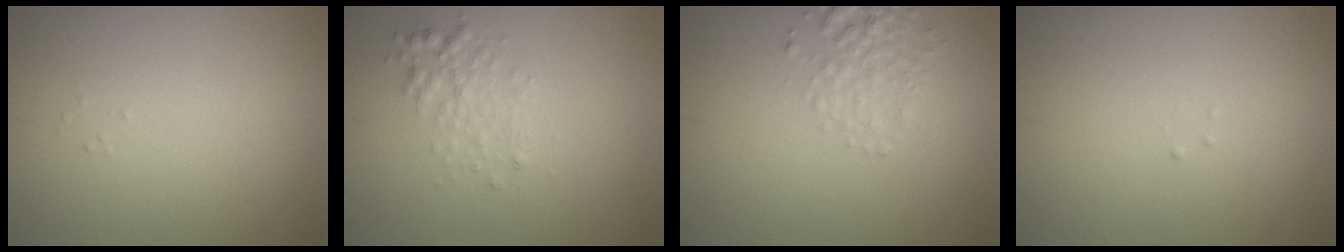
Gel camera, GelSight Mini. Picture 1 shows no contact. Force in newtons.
{"total": 2.0, "press": 2.0, "slide": 0.0}
{"total": 2.6, "press": 2.6, "slide": 0.1}
{"total": 0.0}